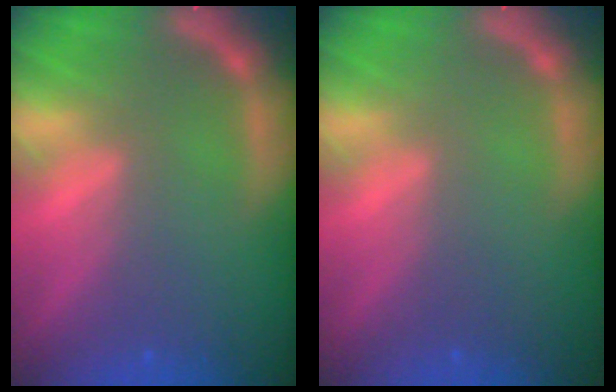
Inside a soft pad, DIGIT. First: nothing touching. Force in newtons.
{"total": 0.0}